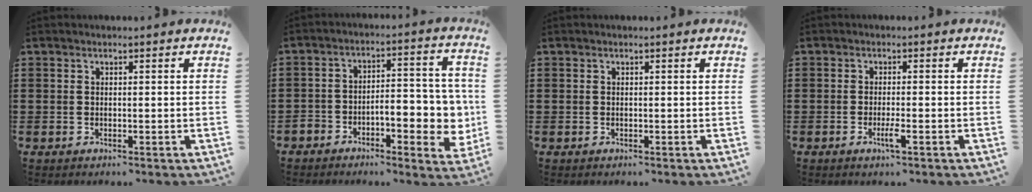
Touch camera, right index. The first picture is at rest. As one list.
[{"total": 7.1, "force": [-3.0, 3.7, 5.3], "torque": [-0.073, 0.004, -0.053]}, {"total": 0.0}, {"total": 2.5, "force": [-1.2, 0.2, 2.2], "torque": [-0.045, -0.005, -0.024]}]